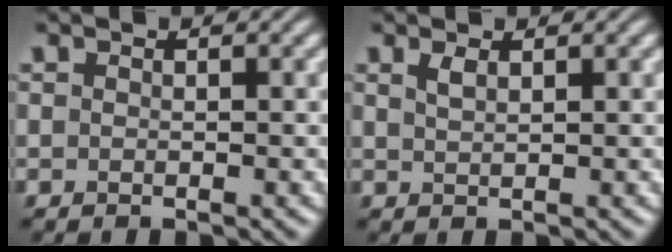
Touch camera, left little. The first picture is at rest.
{"total": 1.1, "force": [0.7, 0.3, 0.7], "torque": [-0.016, 0.001, 0.015]}